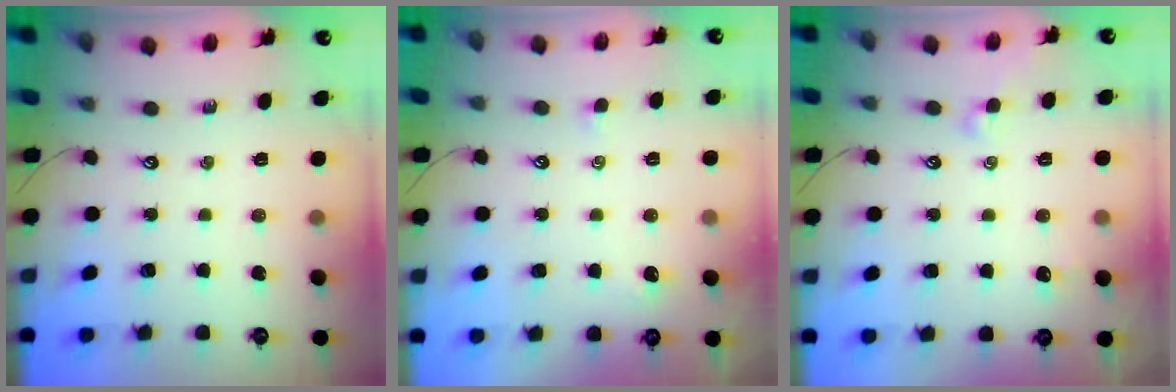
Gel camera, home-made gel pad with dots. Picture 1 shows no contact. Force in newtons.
{"total": 2.2, "press": 2.1, "slide": 0.3}
{"total": 1.4, "press": 1.3, "slide": 0.5}